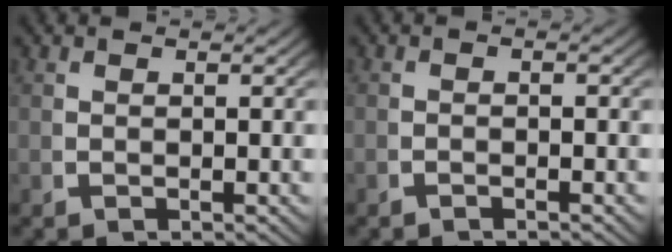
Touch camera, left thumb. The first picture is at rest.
{"total": 0.8, "force": [-0.8, 0.0, 0.3], "torque": [-0.001, 0.003, -0.018]}